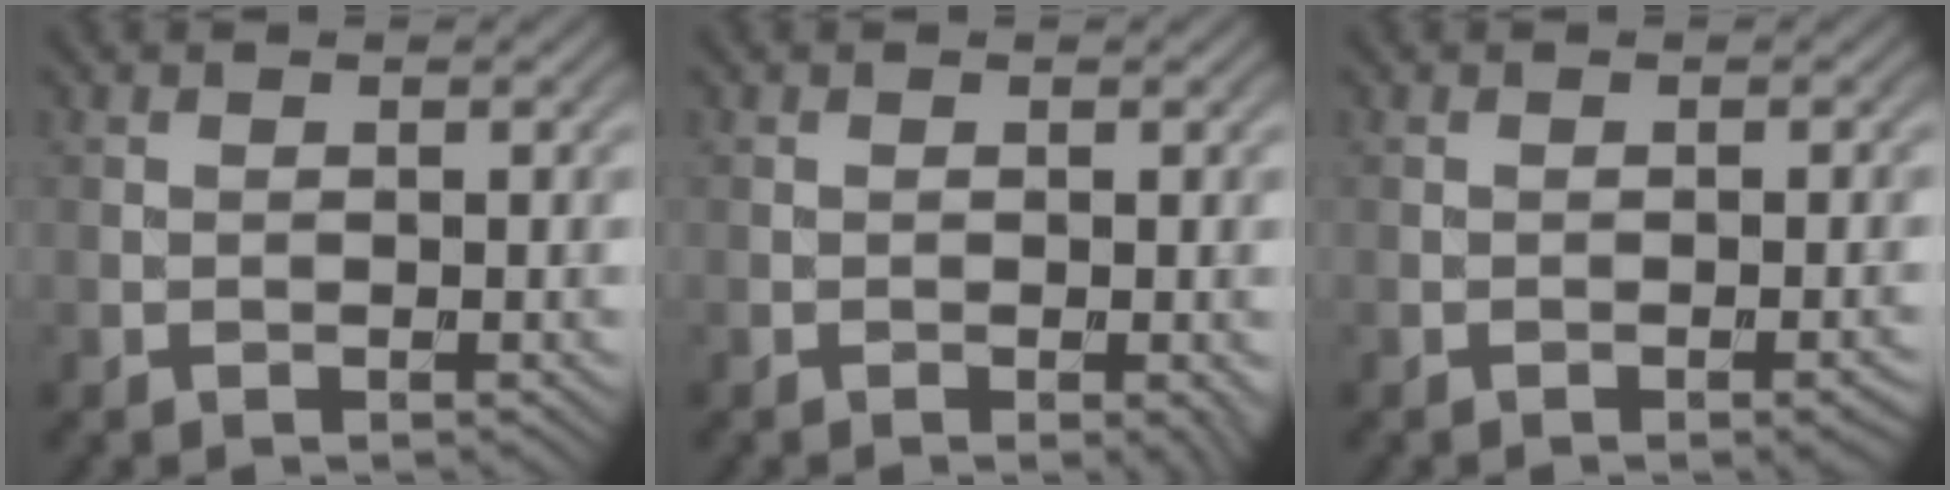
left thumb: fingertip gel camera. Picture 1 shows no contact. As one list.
[{"total": 0.6, "force": [-0.2, 0.0, 0.6], "torque": [-0.007, -0.002, -0.004]}, {"total": 1.5, "force": [-0.9, 0.2, 1.2], "torque": [-0.013, 0.008, -0.012]}]